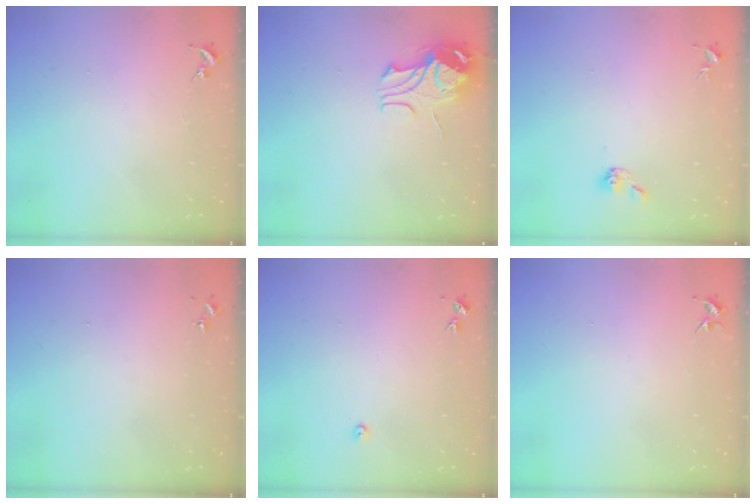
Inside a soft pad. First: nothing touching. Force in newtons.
{"total": 9.6, "press": 9.5, "slide": 1.1}
{"total": 5.2, "press": 4.6, "slide": 2.3}
{"total": 0.0}
{"total": 2.2, "press": 2.2, "slide": 0.3}
{"total": 3.4, "press": 3.4, "slide": 0.4}